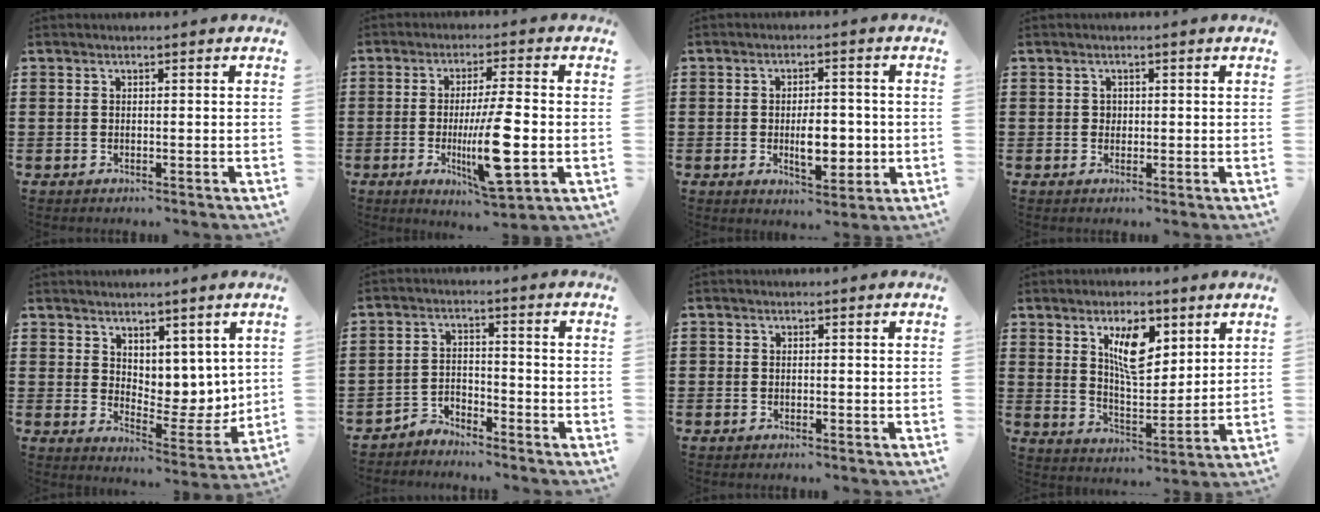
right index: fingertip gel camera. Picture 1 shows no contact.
{"total": 11.4, "force": [-2.2, 1.6, 11.1], "torque": [-0.216, -0.021, -0.043]}
{"total": 6.3, "force": [-1.0, 3.0, 5.4], "torque": [-0.087, -0.001, -0.022]}
{"total": 0.8, "force": [0.2, 0.8, 0.3], "torque": [-0.007, 0.003, 0.004]}
{"total": 6.0, "force": [4.5, 3.8, 1.2], "torque": [-0.043, -0.030, 0.088]}
{"total": 3.2, "force": [-3.2, 0.6, -0.2], "torque": [-0.004, 0.006, -0.067]}
{"total": 0.5, "force": [-0.3, 0.4, 0.1], "torque": [-0.003, 0.003, -0.006]}
{"total": 9.3, "force": [4.6, 4.1, 7.0], "torque": [-0.119, -0.004, 0.075]}